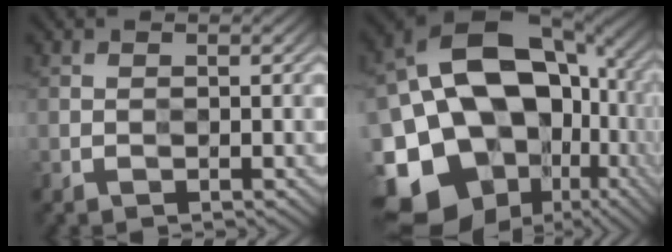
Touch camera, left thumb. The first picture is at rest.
{"total": 21.5, "force": [-2.7, 16.2, 13.9], "torque": [-0.305, -0.023, -0.015]}